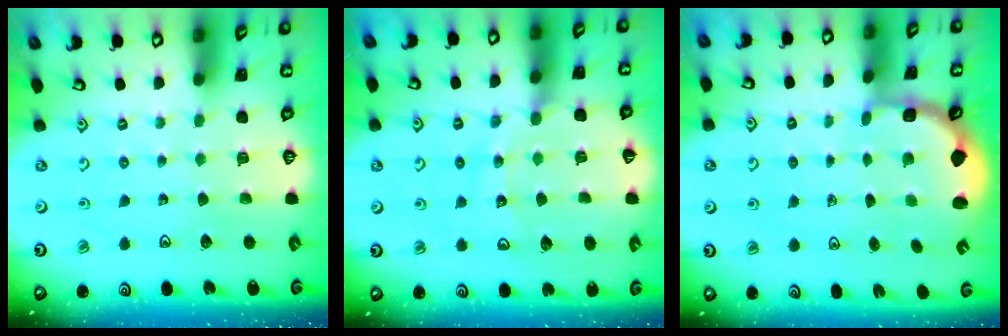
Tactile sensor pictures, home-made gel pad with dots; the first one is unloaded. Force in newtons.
{"total": 12.7, "press": 12.6, "slide": 1.6}
{"total": 2.9, "press": 1.7, "slide": 2.3}